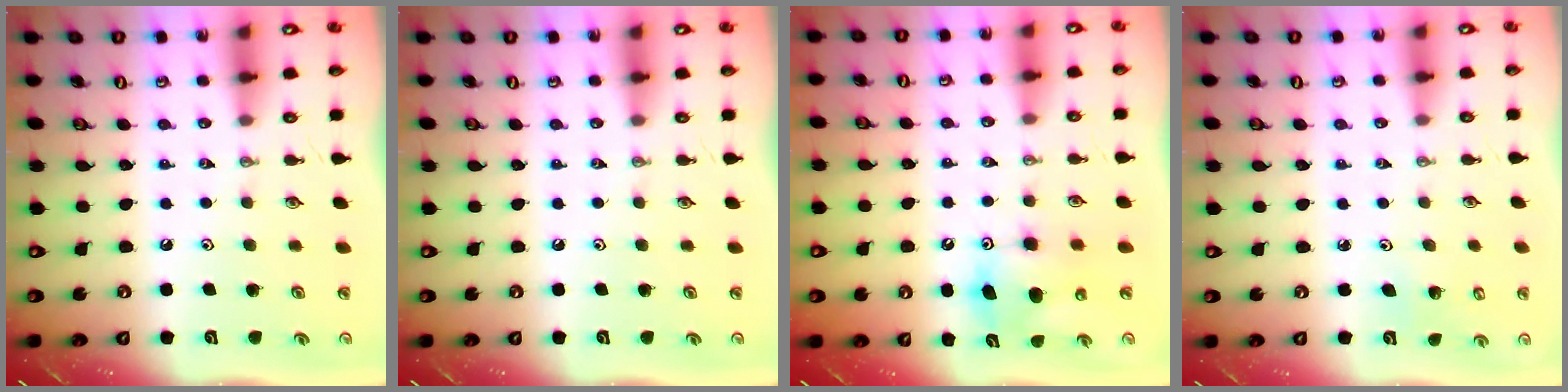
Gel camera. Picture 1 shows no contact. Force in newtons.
{"total": 0.0}
{"total": 8.4, "press": 8.4, "slide": 0.3}
{"total": 2.8, "press": 2.7, "slide": 1.0}